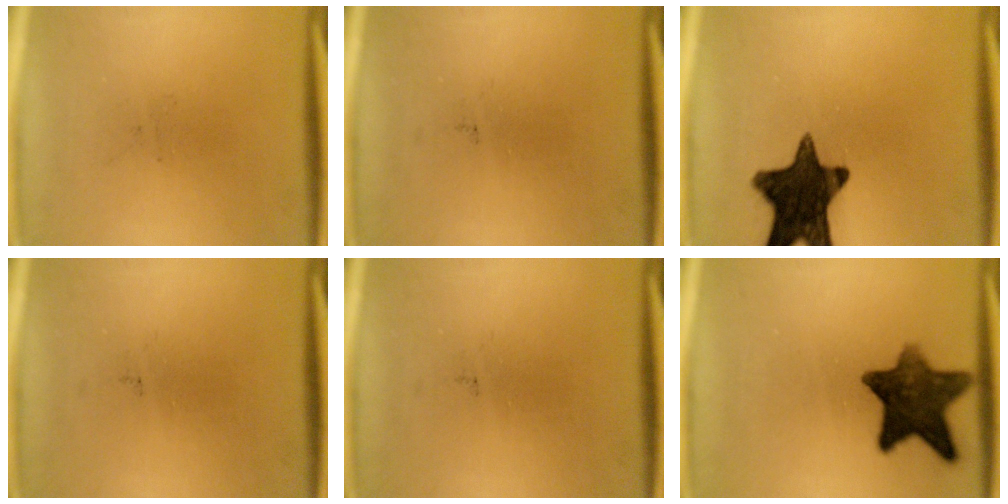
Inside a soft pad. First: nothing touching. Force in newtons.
{"total": 0.0}
{"total": 15.2}
{"total": 0.0}
{"total": 0.0}
{"total": 11.5}